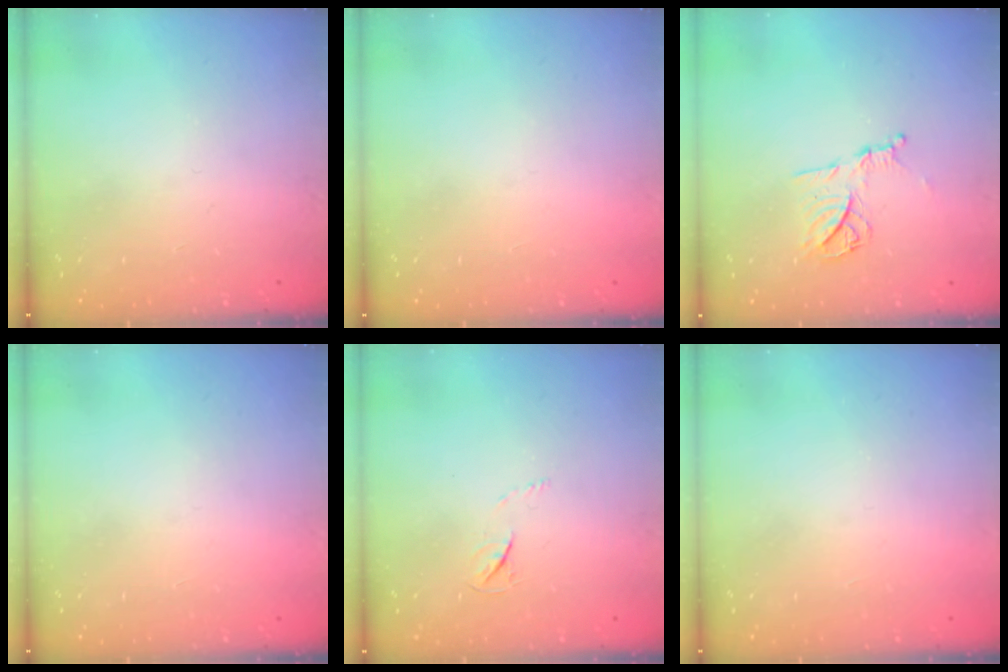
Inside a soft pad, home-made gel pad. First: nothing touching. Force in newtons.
{"total": 1.5, "press": 1.5, "slide": 0.1}
{"total": 11.0, "press": 10.9, "slide": 1.1}
{"total": 1.5, "press": 1.5, "slide": 0.1}
{"total": 3.6, "press": 3.6, "slide": 0.5}
{"total": 1.6, "press": 1.6, "slide": 0.1}